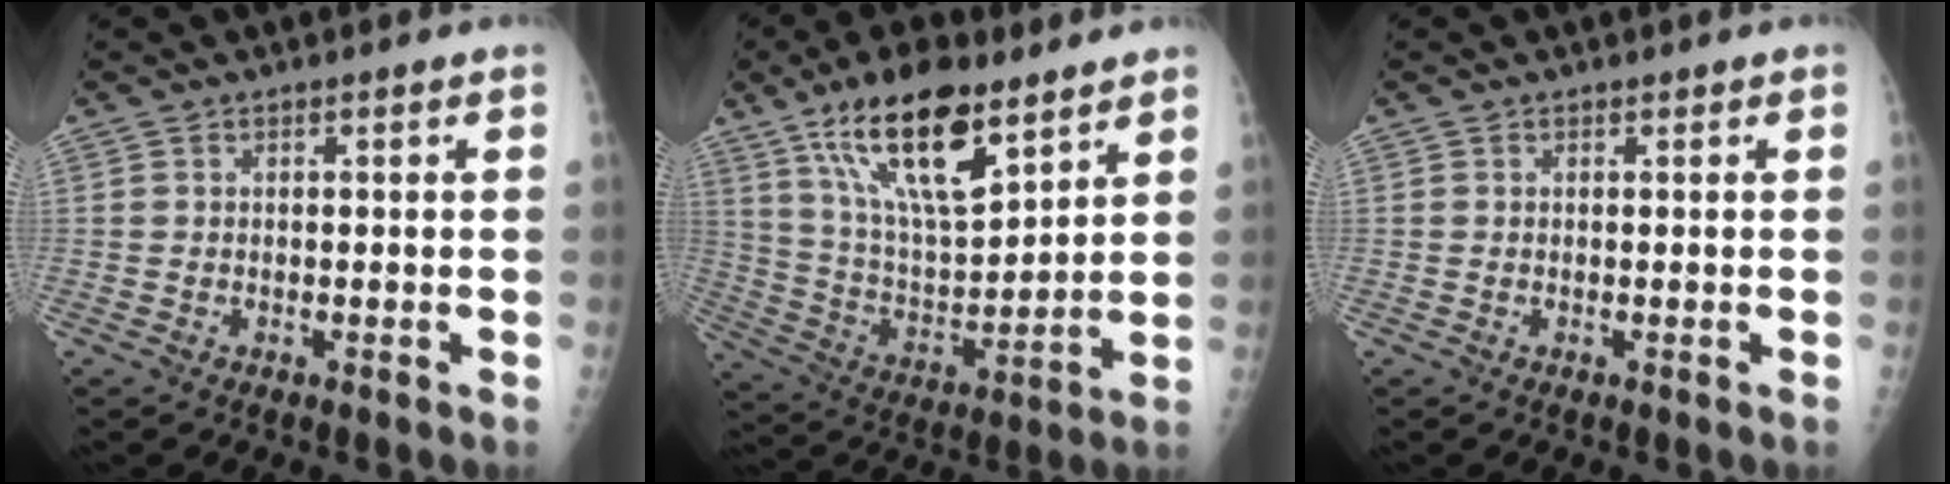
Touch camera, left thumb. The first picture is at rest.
{"total": 18.6, "force": [11.4, 7.2, 12.8], "torque": [-0.196, -0.053, 0.213]}
{"total": 0.0}